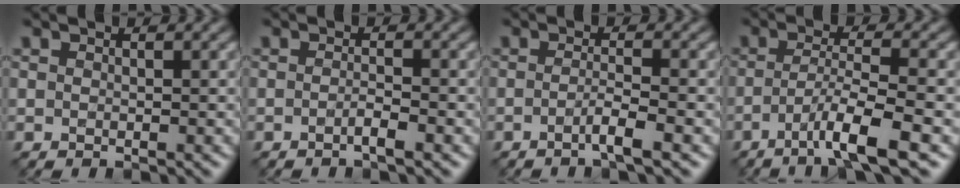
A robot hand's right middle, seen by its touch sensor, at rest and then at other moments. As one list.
[{"total": 1.5, "force": [-0.6, 0.3, 1.3], "torque": [-0.018, 0.005, -0.016]}, {"total": 2.3, "force": [-1.0, 0.3, 2.0], "torque": [-0.029, 0.005, -0.027]}, {"total": 5.6, "force": [-2.9, 0.8, 4.8], "torque": [-0.074, 0.007, -0.056]}]